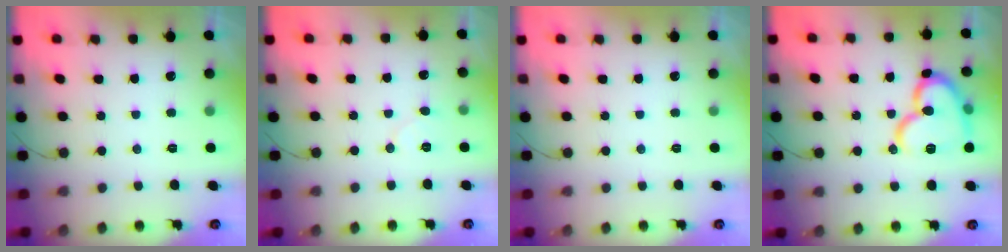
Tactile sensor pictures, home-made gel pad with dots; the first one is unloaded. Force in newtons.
{"total": 5.1, "press": 5.1, "slide": 0.5}
{"total": 0.0}
{"total": 16.7, "press": 16.6, "slide": 1.9}